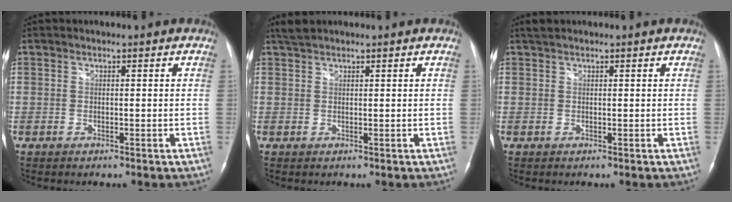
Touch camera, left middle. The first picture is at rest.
{"total": 1.8, "force": [1.7, 0.3, 0.6], "torque": [-0.015, 0.010, 0.035]}
{"total": 1.0, "force": [0.9, 0.2, 0.4], "torque": [-0.012, 0.011, 0.020]}